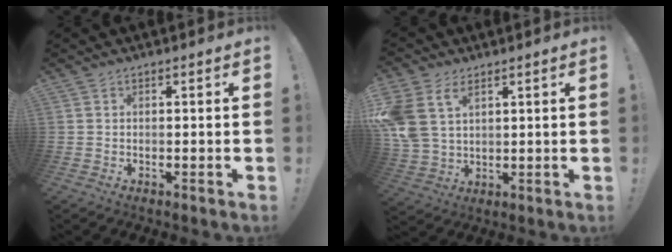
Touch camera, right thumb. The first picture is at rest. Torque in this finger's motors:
{"motor_torque": [0.72, 0.73, 1.41, 0.09, 0.46]}